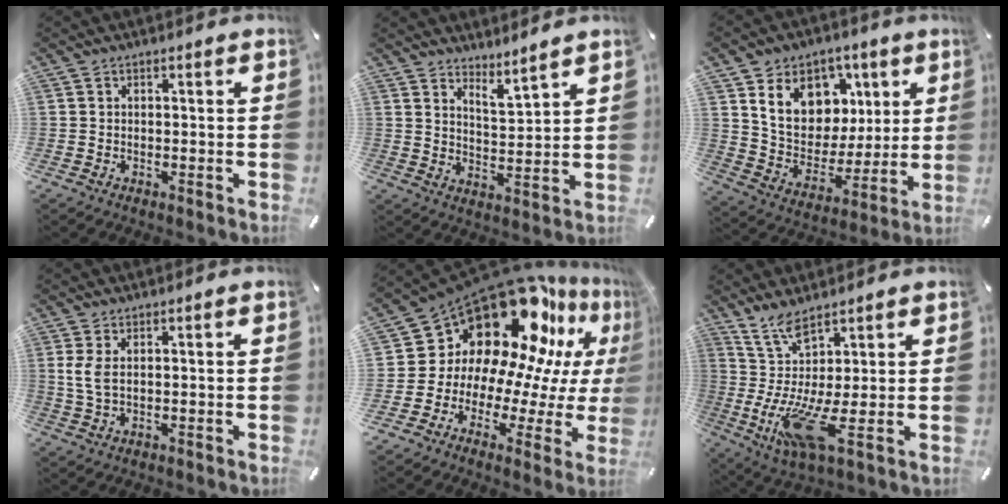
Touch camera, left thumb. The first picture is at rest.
{"total": 4.8, "force": [4.7, 0.2, 0.6], "torque": [-0.010, -0.040, 0.084]}
{"total": 15.8, "force": [6.5, 12.8, 6.7], "torque": [-0.112, -0.026, 0.129]}
{"total": 4.1, "force": [1.0, 1.7, 3.6], "torque": [-0.088, -0.002, 0.014]}
{"total": 22.0, "force": [14.4, 13.3, 10.1], "torque": [-0.182, -0.145, 0.263]}
{"total": 12.0, "force": [1.9, 1.7, 11.7], "torque": [-0.250, -0.043, 0.030]}